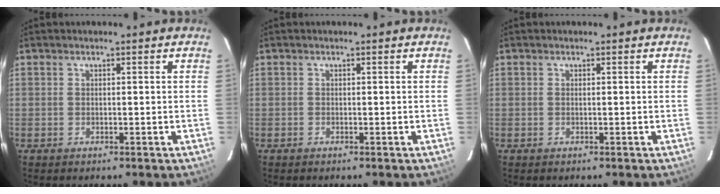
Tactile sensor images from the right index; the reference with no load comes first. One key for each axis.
{"total": 0.0}
{"total": 0.0}